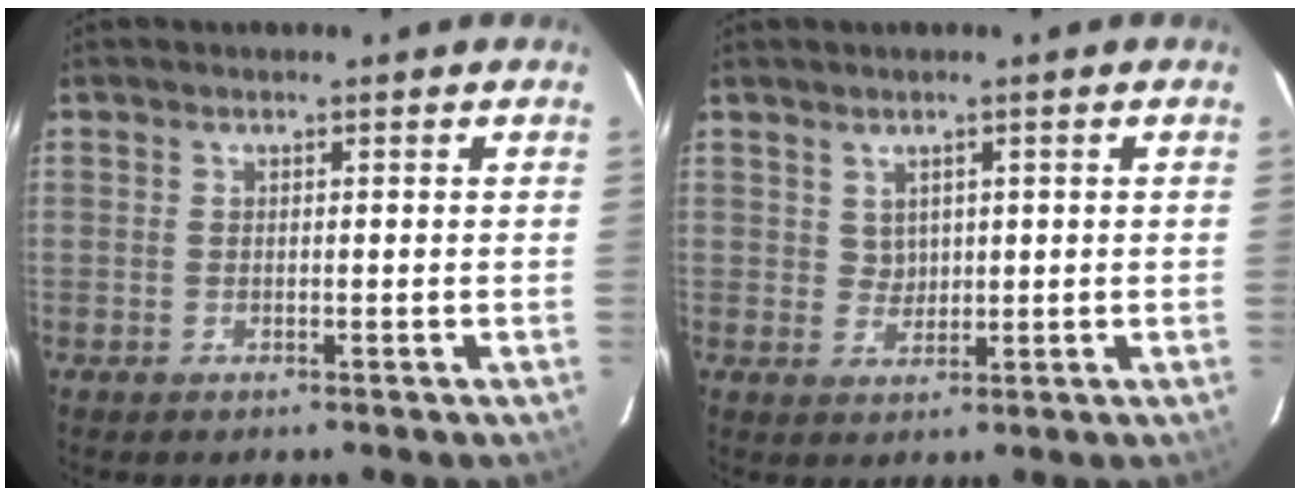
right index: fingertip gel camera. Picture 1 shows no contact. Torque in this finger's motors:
{"motor_torque": [-0.08, 0.07, -0.03, 0.00]}